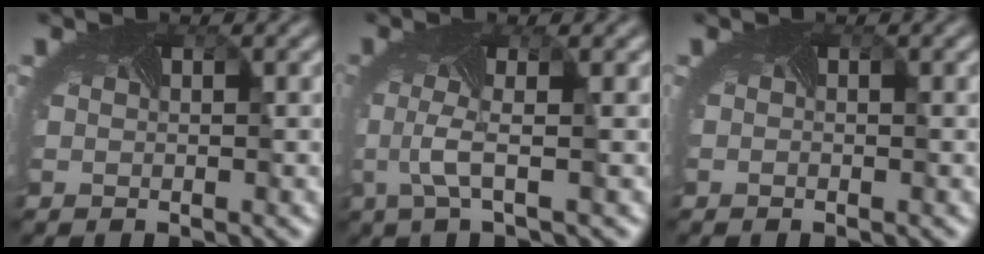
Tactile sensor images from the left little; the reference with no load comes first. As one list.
[{"total": 2.2, "force": [-0.3, 0.1, 2.2], "torque": [-0.059, -0.005, -0.005]}, {"total": 0.0}]